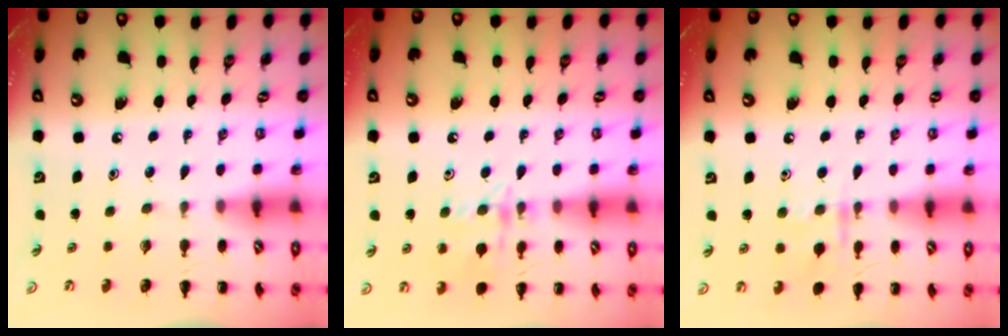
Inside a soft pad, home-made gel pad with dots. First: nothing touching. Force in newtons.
{"total": 11.2, "press": 11.1, "slide": 0.7}
{"total": 7.7, "press": 7.6, "slide": 0.8}